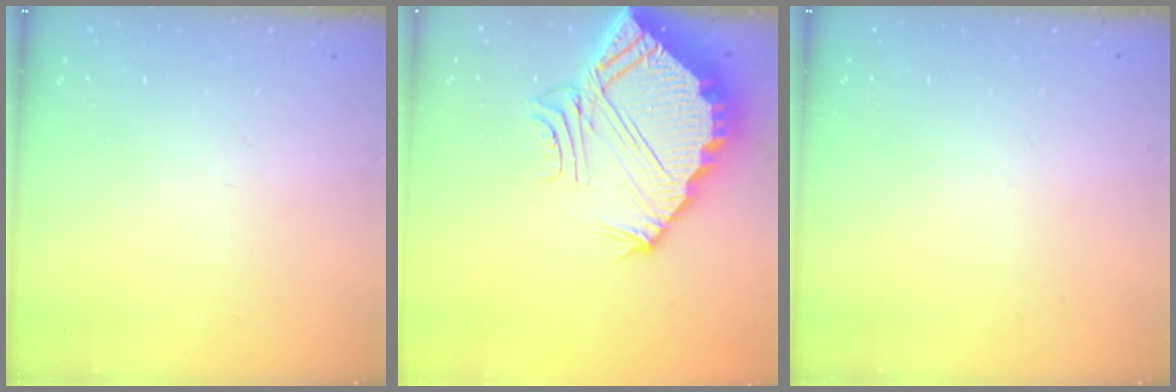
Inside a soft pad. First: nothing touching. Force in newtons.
{"total": 9.4, "press": 9.4, "slide": 0.7}
{"total": 0.0}